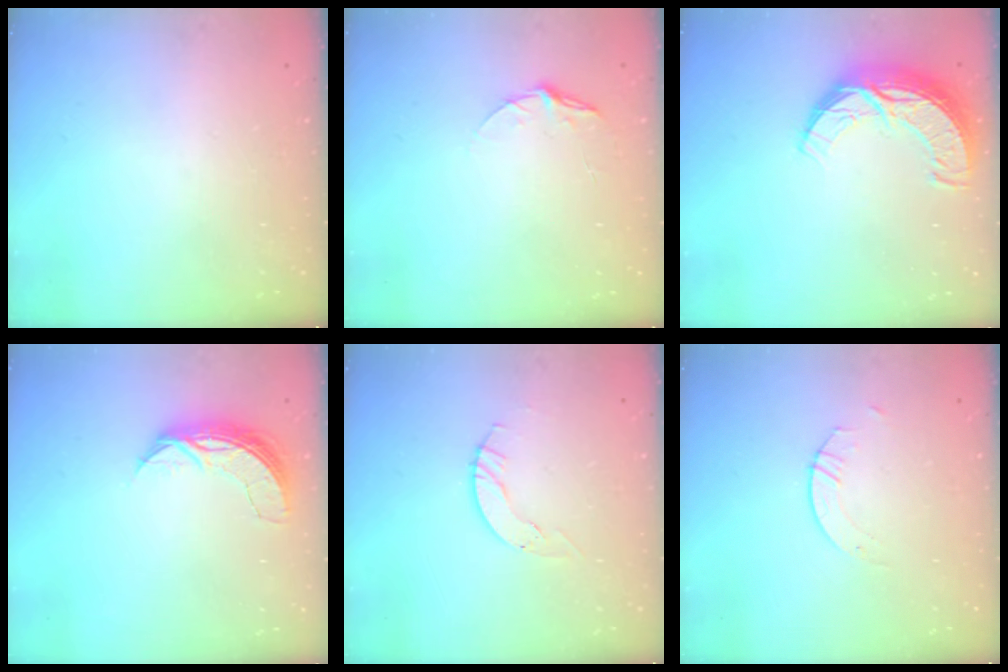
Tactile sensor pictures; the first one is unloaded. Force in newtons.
{"total": 5.8, "press": 5.8, "slide": 0.5}
{"total": 11.4, "press": 11.4, "slide": 0.8}
{"total": 7.2, "press": 7.2, "slide": 0.5}
{"total": 4.0, "press": 4.0, "slide": 0.4}
{"total": 2.6, "press": 2.6, "slide": 0.2}